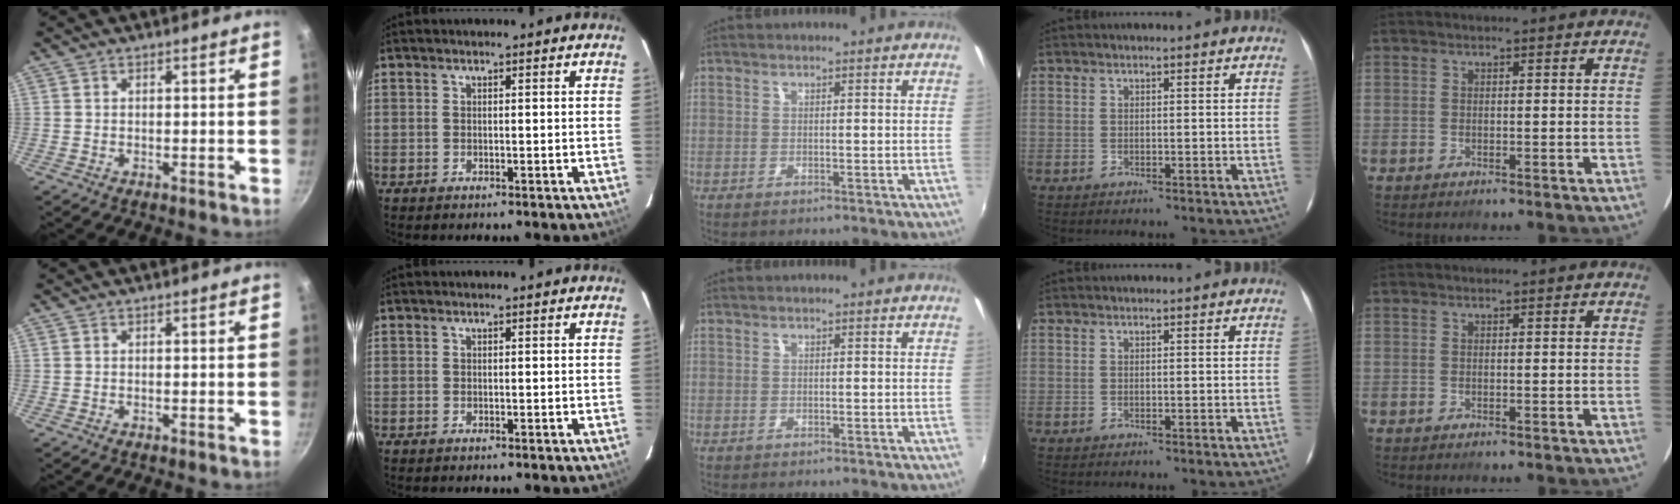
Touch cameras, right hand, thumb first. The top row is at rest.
{}